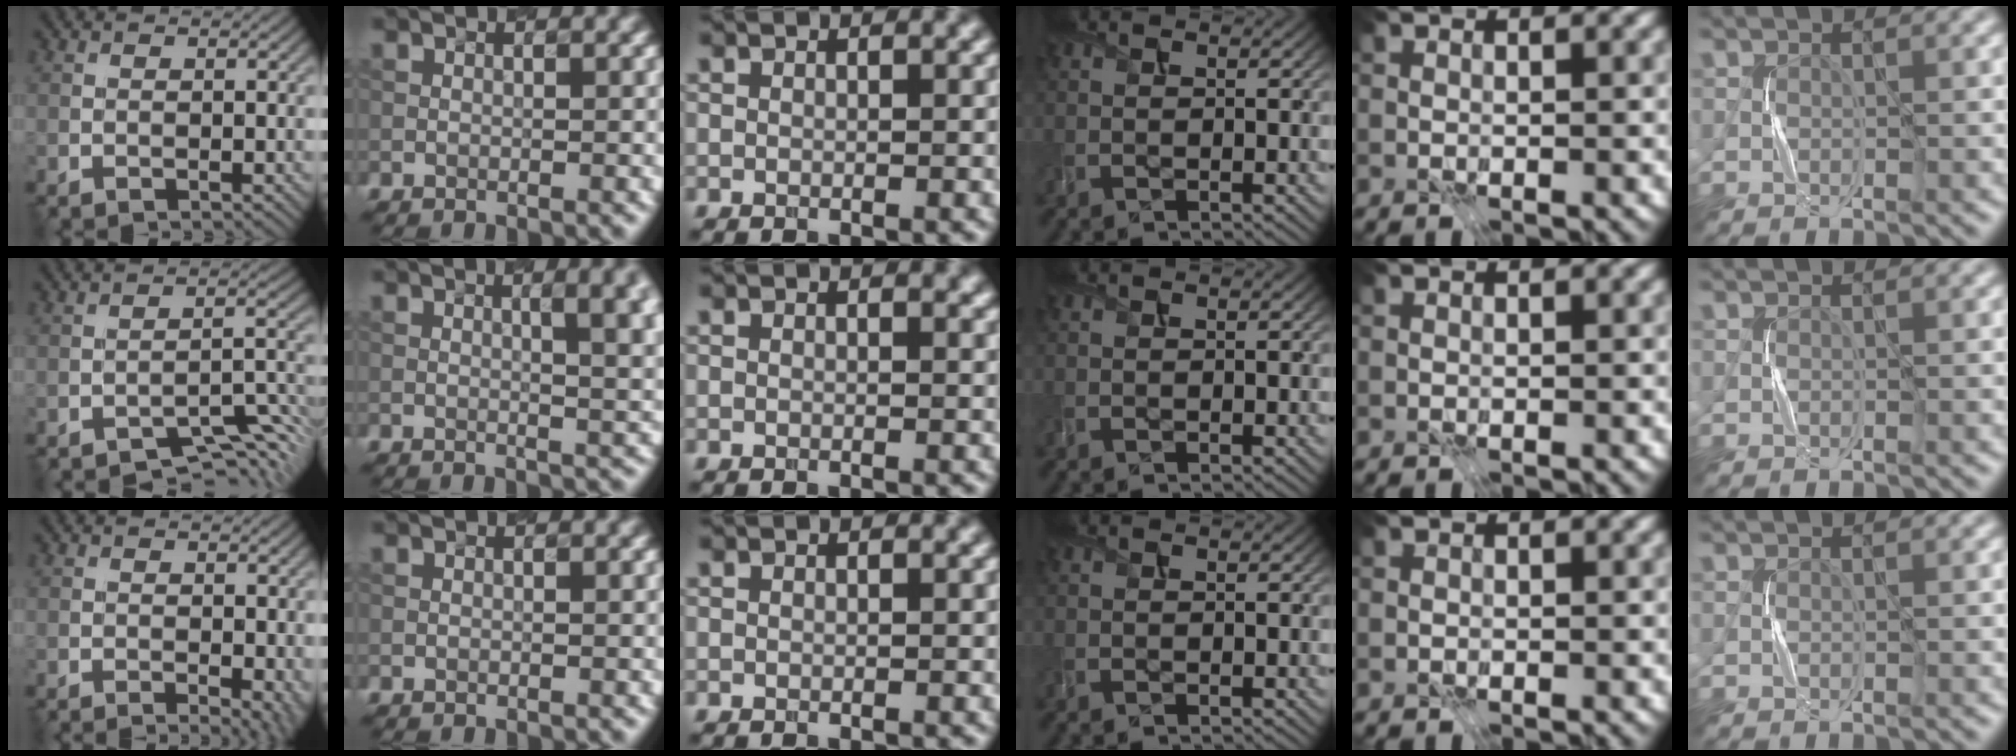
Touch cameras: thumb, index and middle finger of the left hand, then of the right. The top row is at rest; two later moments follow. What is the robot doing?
{"motion": "press", "object": "syringe"}